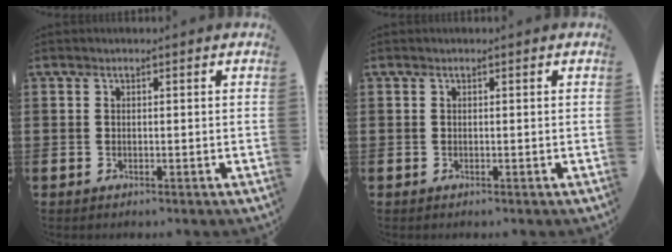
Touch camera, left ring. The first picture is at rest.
{"total": 0.0}